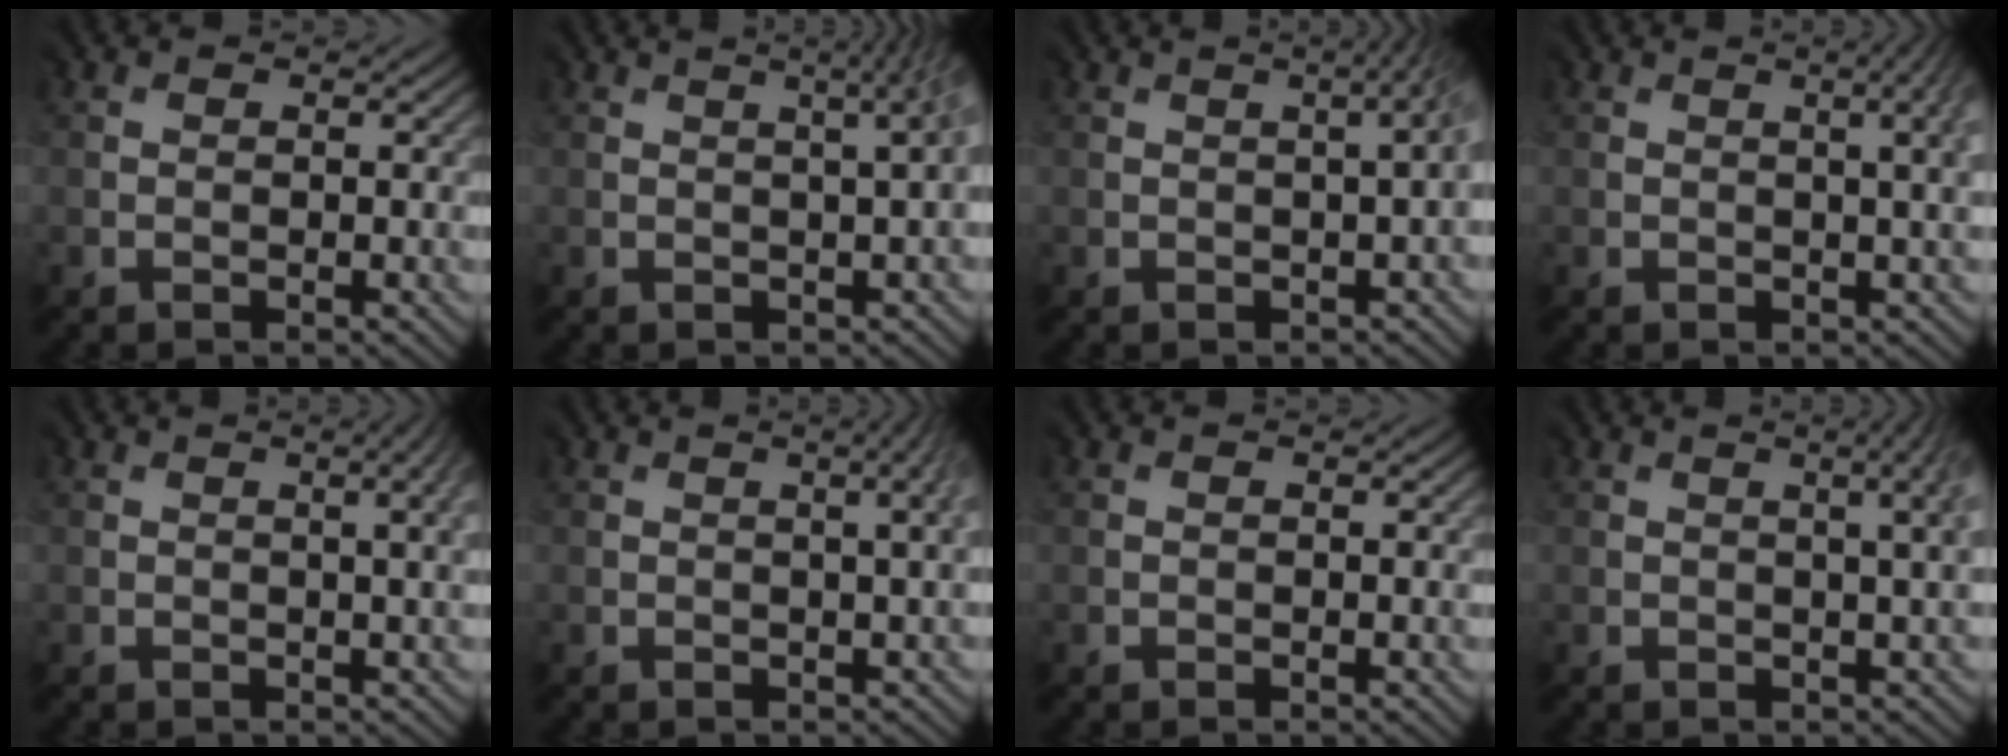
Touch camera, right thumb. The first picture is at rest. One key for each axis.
{"total": 4.7, "fx": 1.6, "fy": 1.4, "fz": 4.2, "tx": -0.024, "ty": 0.039, "tz": -0.001}
{"total": 3.4, "fx": 0.5, "fy": 1.0, "fz": 3.3, "tx": -0.012, "ty": 0.029, "tz": -0.012}
{"total": 4.8, "fx": 1.4, "fy": 1.6, "fz": 4.4, "tx": -0.019, "ty": 0.023, "tz": -0.001}
{"total": 3.3, "fx": 0.9, "fy": 0.8, "fz": 3.0, "tx": -0.013, "ty": 0.012, "tz": 0.006}
{"total": 3.4, "fx": 1.4, "fy": 1.0, "fz": 3.0, "tx": -0.011, "ty": 0.023, "tz": -0.004}
{"total": 0.0}
{"total": 4.5, "fx": 1.7, "fy": 1.4, "fz": 4.0, "tx": -0.020, "ty": 0.027, "tz": 0.001}